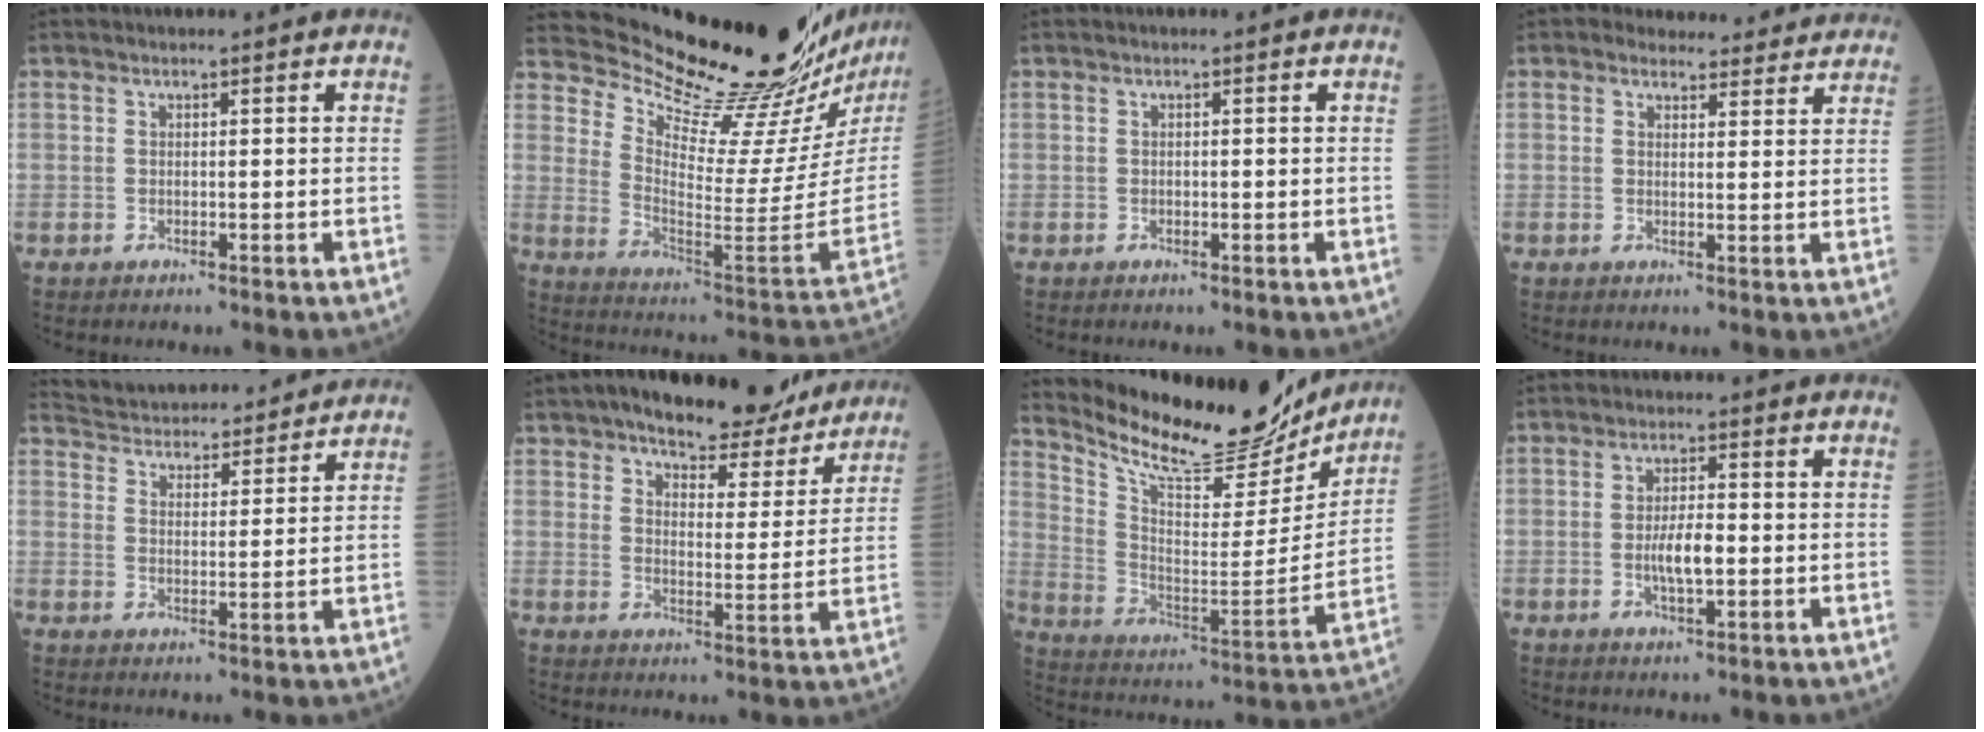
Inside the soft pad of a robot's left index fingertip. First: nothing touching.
{"total": 24.3, "force": [22.6, 0.7, 9.0], "torque": [-0.156, -0.140, 0.311]}
{"total": 0.0}
{"total": 9.0, "force": [8.5, 2.7, 0.9], "torque": [0.019, 0.003, 0.076]}
{"total": 17.2, "force": [16.4, 3.0, 4.2], "torque": [-0.069, 0.027, 0.233]}
{"total": 13.9, "force": [11.9, 4.5, 5.7], "torque": [-0.060, -0.005, 0.154]}
{"total": 21.0, "force": [19.3, 4.7, 6.7], "torque": [-0.129, -0.040, 0.293]}
{"total": 4.5, "force": [-0.9, 1.2, 4.2], "torque": [-0.082, -0.005, -0.018]}